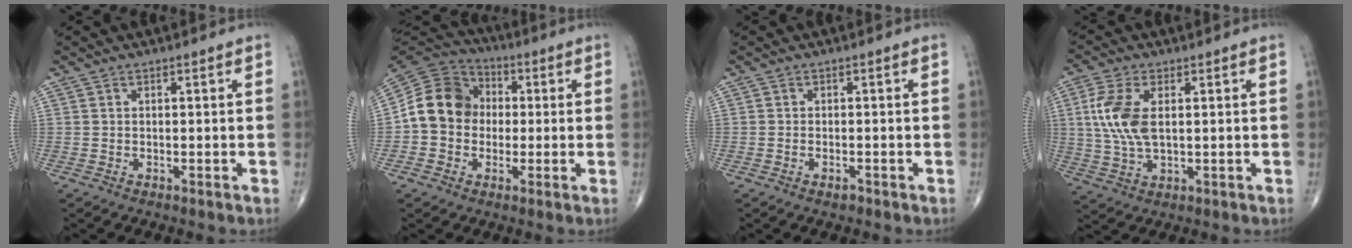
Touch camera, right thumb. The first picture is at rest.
{"total": 12.7, "force": [-0.1, 10.9, 6.4], "torque": [-0.097, 0.033, -0.015]}
{"total": 1.1, "force": [-0.7, 0.6, 0.7], "torque": [-0.013, 0.004, -0.011]}
{"total": 9.4, "force": [1.6, 4.7, 7.9], "torque": [-0.183, -0.002, 0.035]}